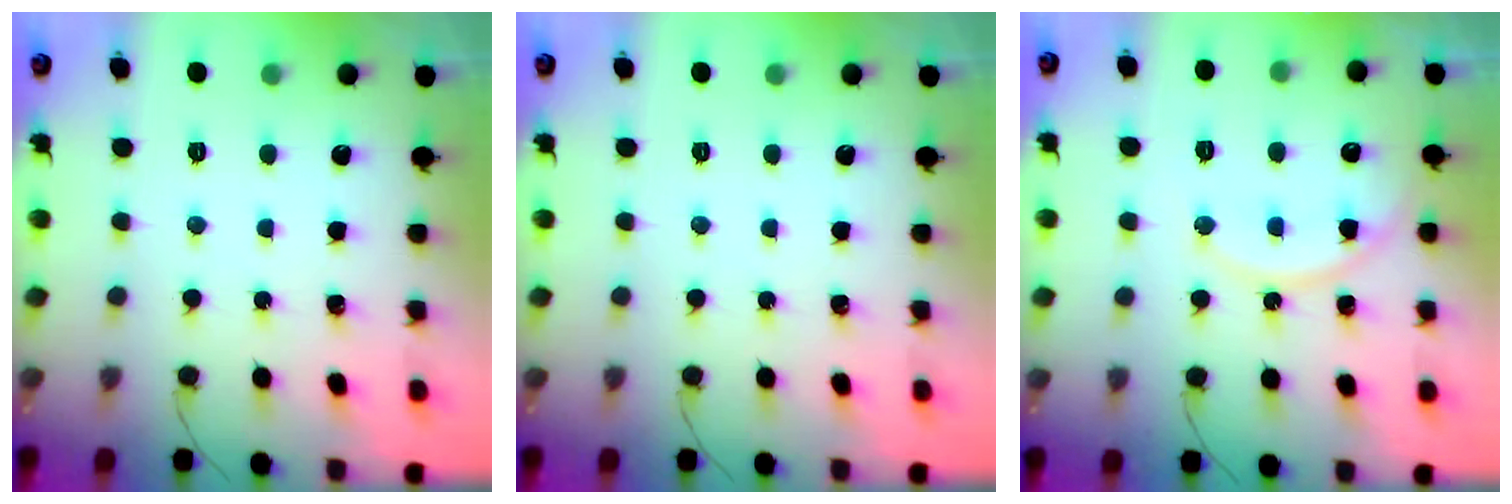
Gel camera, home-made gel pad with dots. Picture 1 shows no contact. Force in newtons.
{"total": 0.0}
{"total": 12.1, "press": 12.1, "slide": 0.8}